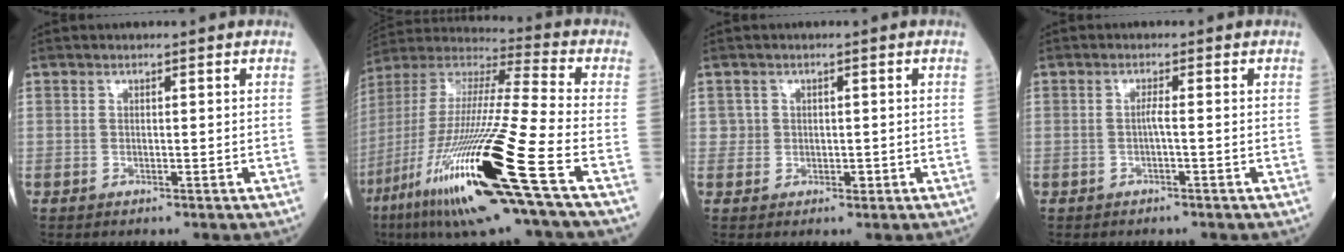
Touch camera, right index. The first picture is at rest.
{"total": 26.4, "force": [-11.4, 0.8, 23.7], "torque": [-0.469, -0.063, -0.215]}
{"total": 1.9, "force": [0.2, 1.9, 0.3], "torque": [-0.003, 0.002, 0.004]}
{"total": 1.1, "force": [-0.3, -0.1, 1.0], "torque": [-0.019, 0.001, -0.006]}